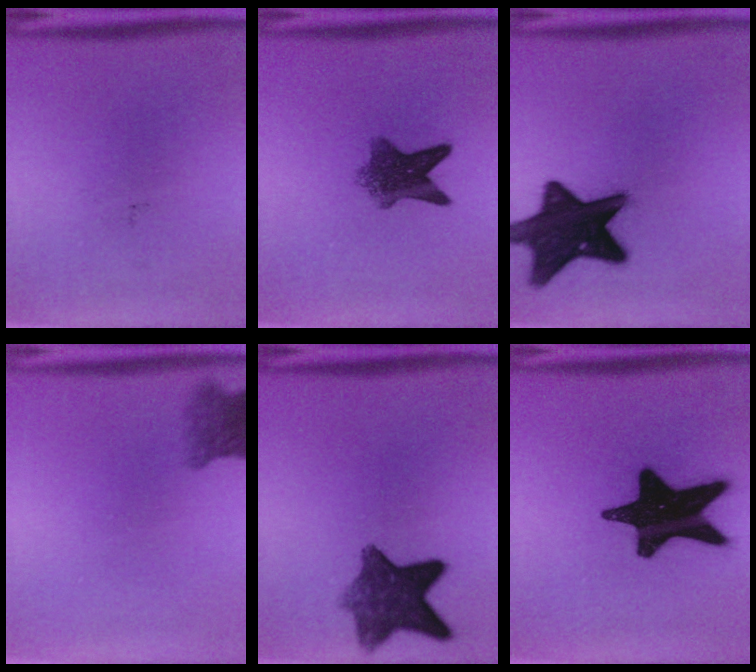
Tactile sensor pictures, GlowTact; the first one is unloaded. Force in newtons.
{"total": 7.0}
{"total": 16.6}
{"total": 4.1}
{"total": 9.2}
{"total": 19.7}